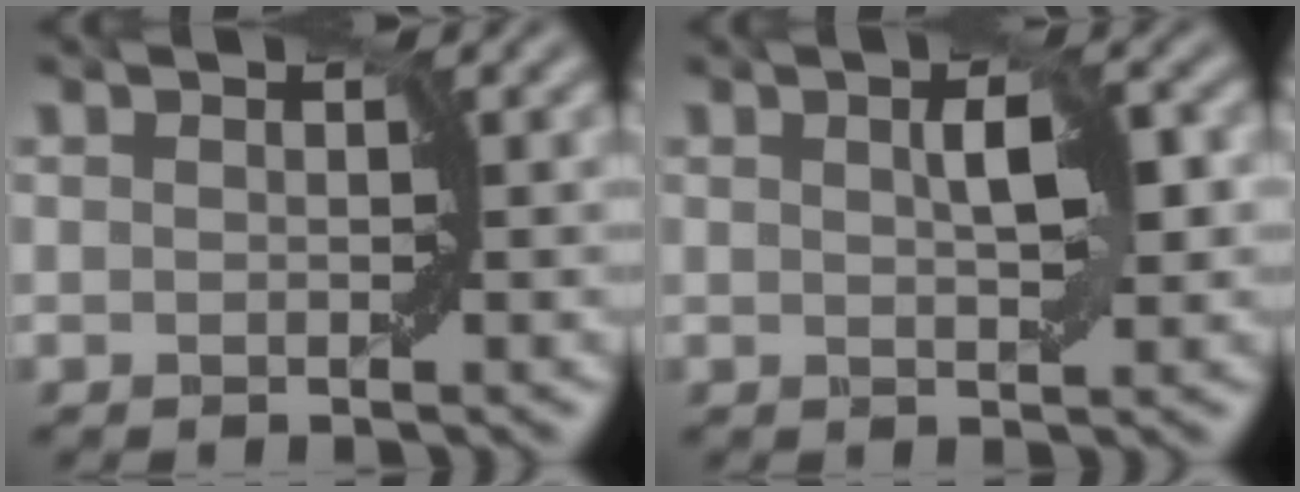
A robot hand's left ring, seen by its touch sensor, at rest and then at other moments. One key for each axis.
{"total": 2.7, "fx": 0.5, "fy": 1.0, "fz": 2.5, "tx": -0.051, "ty": 0.001, "tz": 0.010}